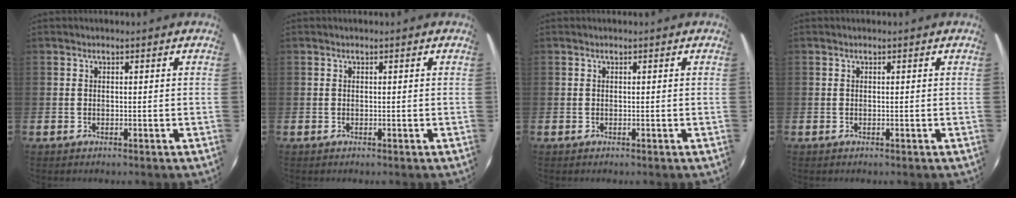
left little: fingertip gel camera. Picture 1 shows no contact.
{"total": 0.0}
{"total": 0.0}
{"total": 0.0}